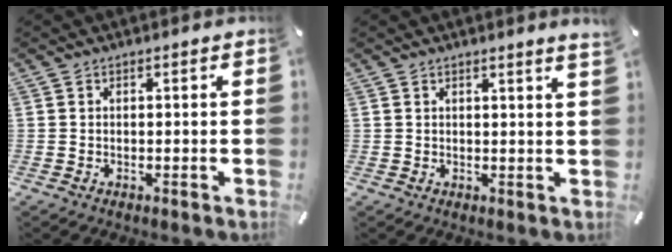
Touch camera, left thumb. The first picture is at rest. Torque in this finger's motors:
{"motor_torque": [0.40, -0.29, 0.10, -0.48, 0.05]}